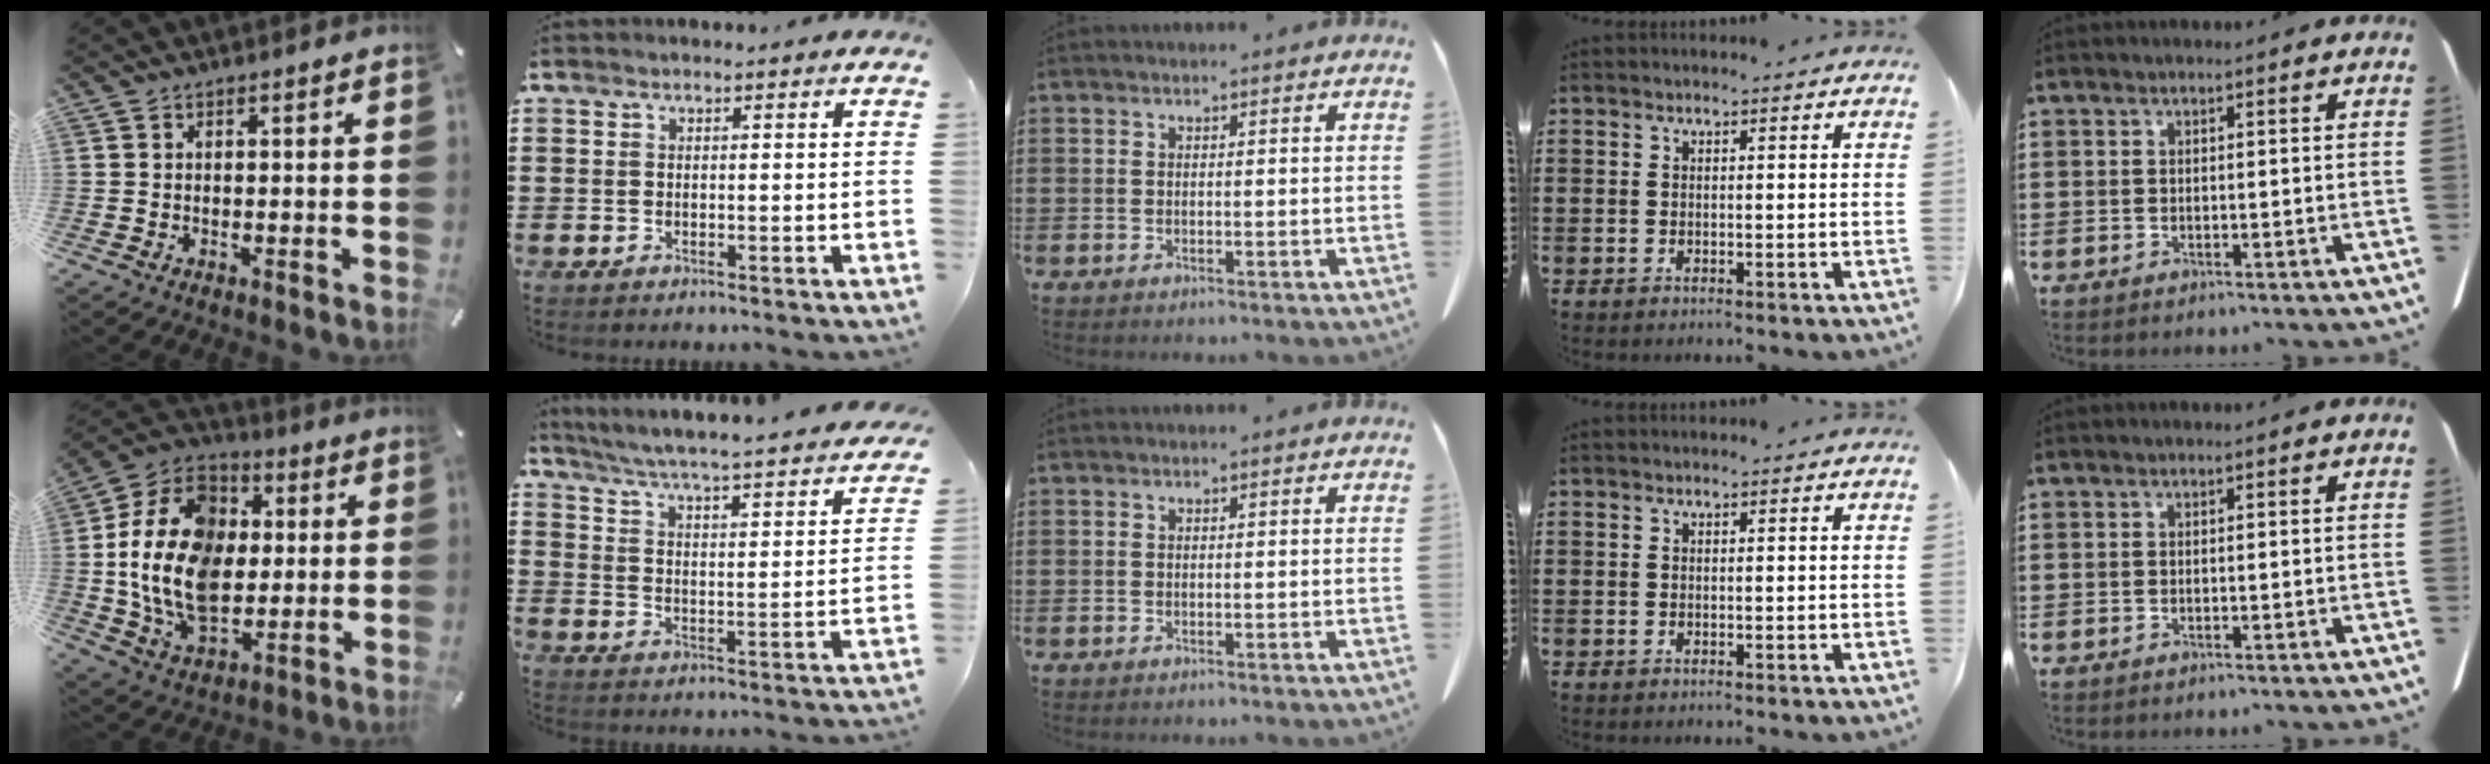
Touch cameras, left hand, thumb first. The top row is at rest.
{"thumb": {"total": 20.5, "force": [-0.4, 15.4, 13.5], "torque": [-0.300, 0.008, -0.011]}, "index": {"total": 4.1, "force": [3.8, -0.8, 1.4], "torque": [-0.050, -0.044, 0.052]}}